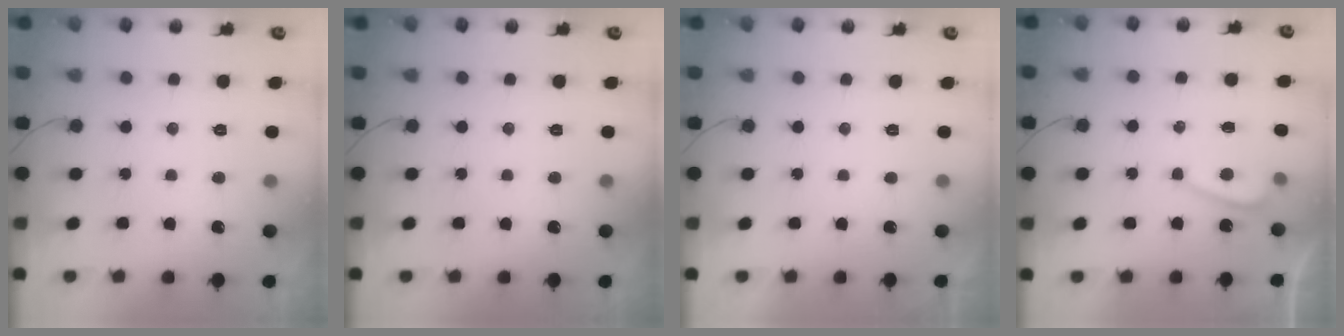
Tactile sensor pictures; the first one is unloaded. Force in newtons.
{"total": 0.0}
{"total": 2.2, "press": 2.2, "slide": 0.4}
{"total": 3.5, "press": 3.5, "slide": 0.4}